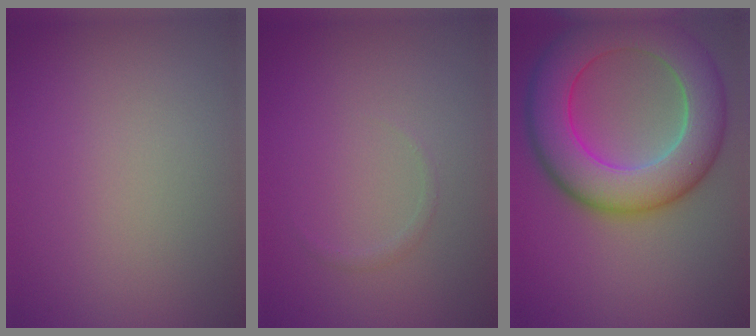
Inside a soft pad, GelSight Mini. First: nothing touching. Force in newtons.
{"total": 0.5, "press": 0.5, "slide": 0.1}
{"total": 10.2, "press": 10.2, "slide": 0.4}